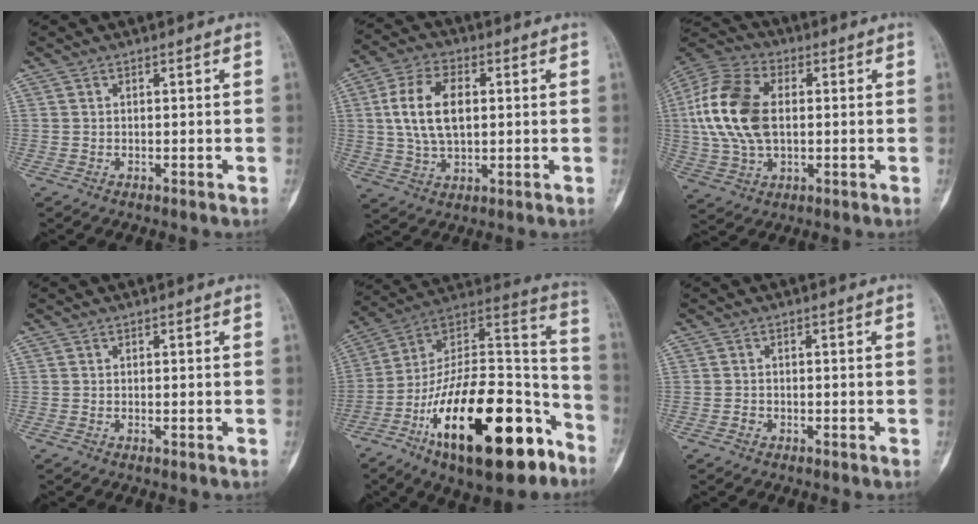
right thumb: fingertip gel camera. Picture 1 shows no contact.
{"total": 12.0, "force": [1.7, 7.0, 9.6], "torque": [-0.173, 0.005, 0.032]}
{"total": 17.3, "force": [1.4, 10.8, 13.5], "torque": [-0.281, 0.014, 0.026]}
{"total": 0.0}
{"total": 32.0, "force": [-15.9, 13.4, 24.4], "torque": [-0.351, 0.083, -0.251]}
{"total": 0.9, "force": [-0.5, 0.7, 0.3], "torque": [-0.004, 0.003, -0.012]}